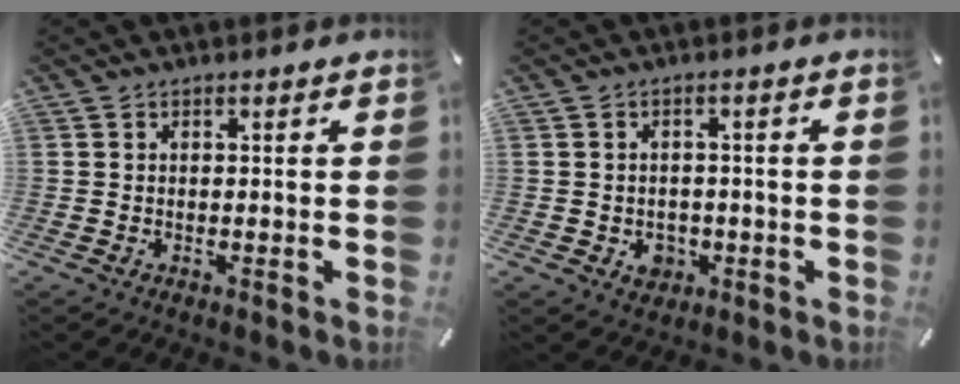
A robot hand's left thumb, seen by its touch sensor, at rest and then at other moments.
{"total": 4.2, "force": [-1.2, 3.6, 1.7], "torque": [-0.012, 0.001, -0.022]}